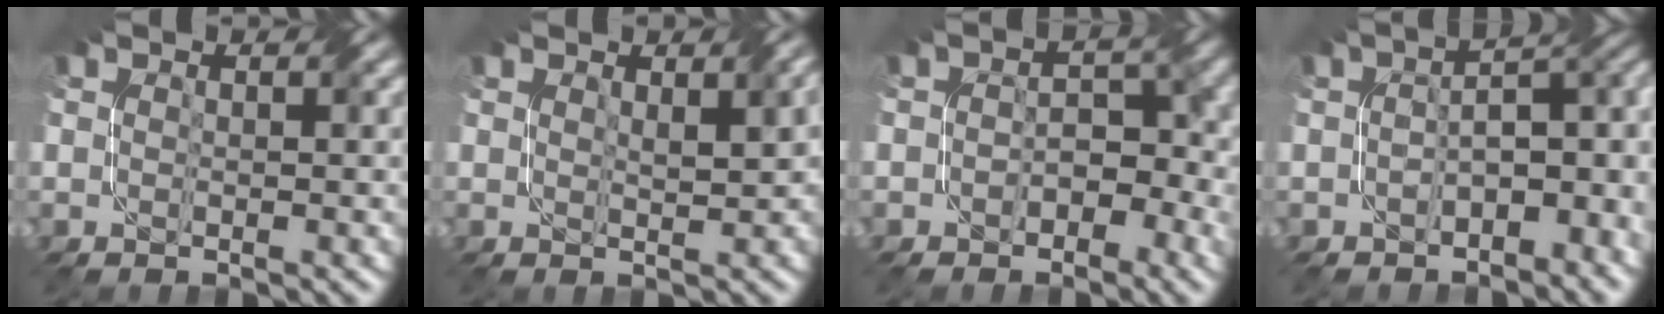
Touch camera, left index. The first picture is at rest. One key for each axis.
{"total": 2.1, "fx": 1.1, "fy": 0.5, "fz": 1.7, "tx": -0.019, "ty": 0.008, "tz": 0.027}
{"total": 3.2, "fx": -1.1, "fy": 2.2, "fz": 2.0, "tx": -0.017, "ty": 0.006, "tz": -0.014}
{"total": 6.0, "fx": -1.4, "fy": 3.4, "fz": 4.8, "tx": -0.051, "ty": 0.006, "tz": -0.019}